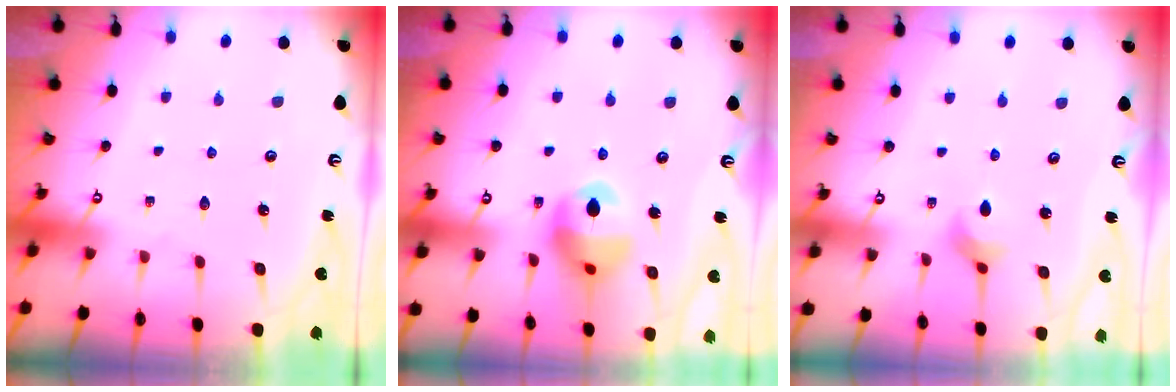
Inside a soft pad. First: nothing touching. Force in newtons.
{"total": 14.1, "press": 14.0, "slide": 1.6}
{"total": 2.5, "press": 2.4, "slide": 0.5}